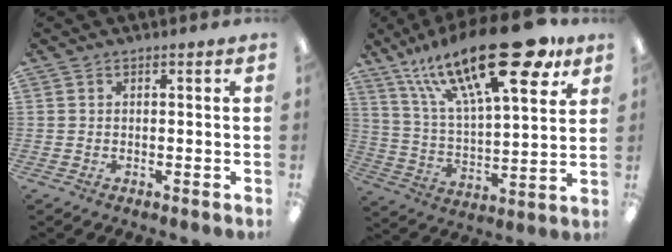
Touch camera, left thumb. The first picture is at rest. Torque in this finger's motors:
{"motor_torque": [2.56, 2.45, 1.52, -1.26, 0.19]}